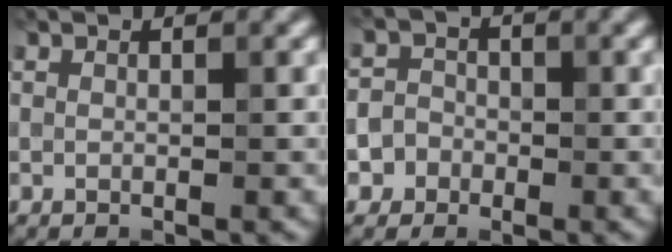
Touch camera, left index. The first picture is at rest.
{"total": 2.9, "force": [-1.2, 2.6, 0.4], "torque": [0.024, 0.003, -0.029]}